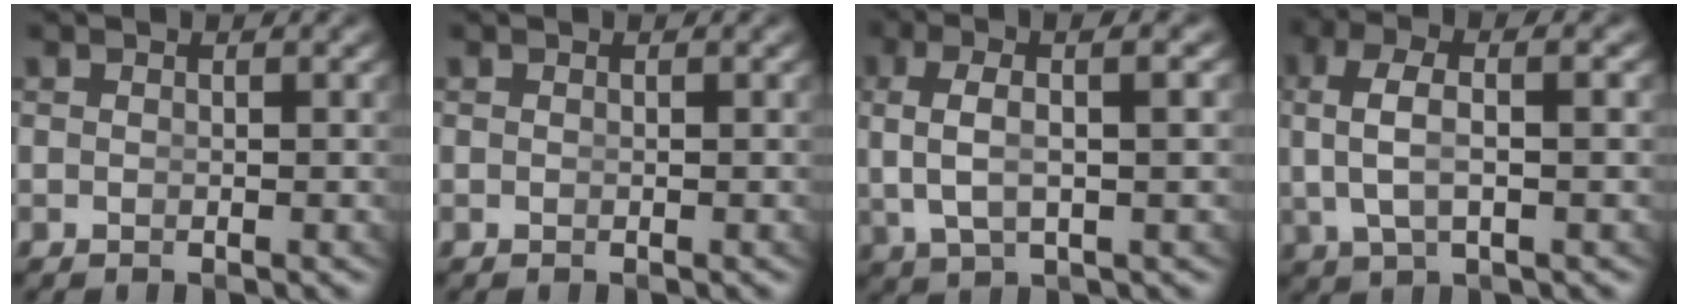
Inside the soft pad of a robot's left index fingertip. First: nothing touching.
{"total": 0.0}
{"total": 4.9, "force": [1.4, 1.6, 4.4], "torque": [-0.081, 0.010, 0.031]}
{"total": 4.2, "force": [1.0, 1.5, 3.9], "torque": [-0.082, 0.003, 0.024]}